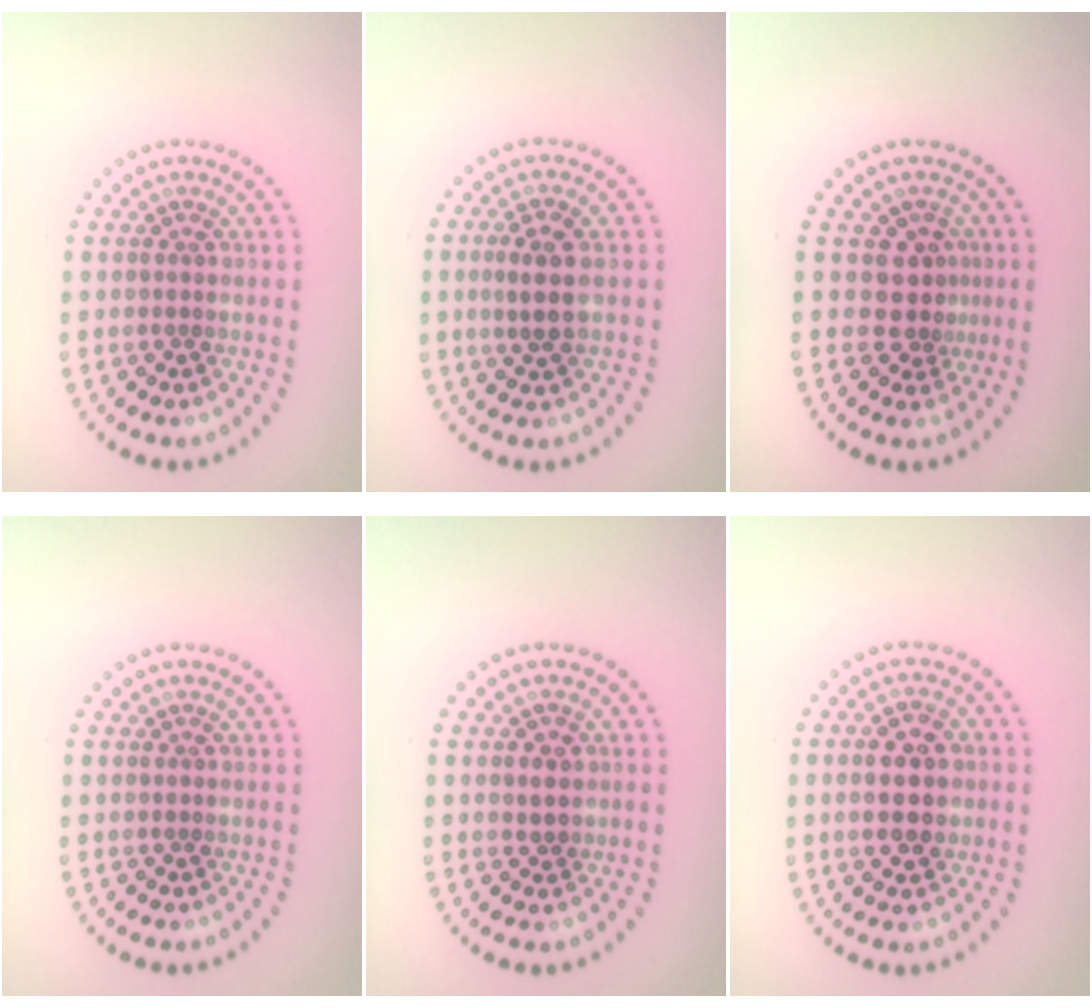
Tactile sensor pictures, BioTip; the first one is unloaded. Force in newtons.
{"total": 2.7, "press": 2.5, "slide": 0.8}
{"total": 2.4, "press": 2.0, "slide": 1.5}
{"total": 0.0}
{"total": 1.1, "press": 1.0, "slide": 0.4}
{"total": 4.6, "press": 4.6, "slide": 0.2}